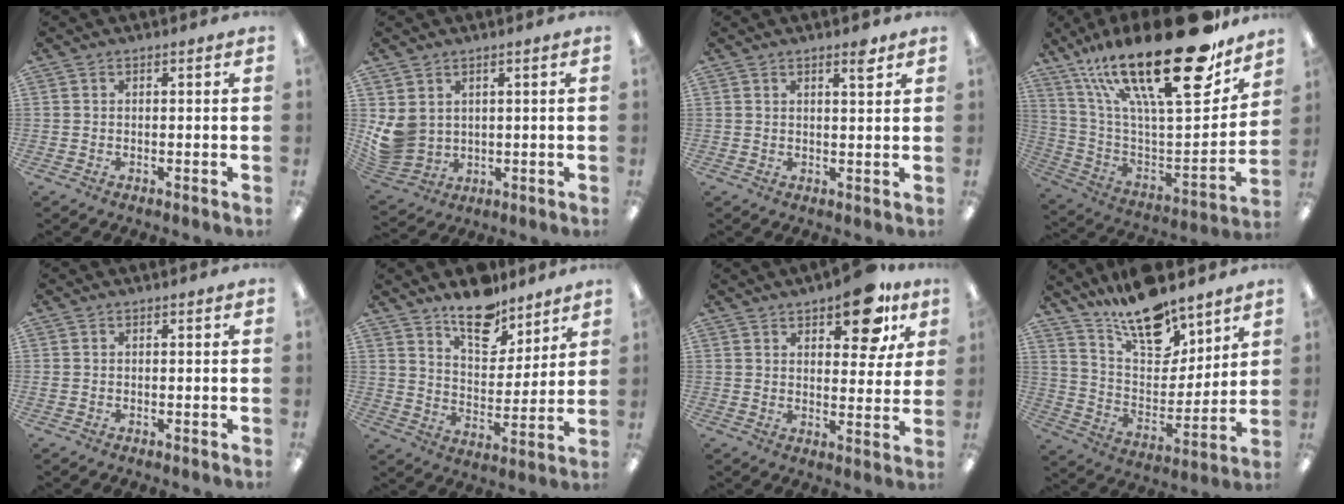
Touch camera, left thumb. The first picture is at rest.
{"total": 7.2, "force": [2.2, 6.0, 3.2], "torque": [-0.083, -0.011, 0.045]}
{"total": 3.4, "force": [2.5, 0.6, 2.2], "torque": [-0.025, -0.012, 0.037]}
{"total": 31.8, "force": [19.6, 9.1, 23.4], "torque": [-0.399, -0.133, 0.324]}
{"total": 0.6, "force": [0.1, 0.5, 0.3], "torque": [-0.006, 0.006, 0.000]}
{"total": 13.5, "force": [11.0, 5.9, 5.3], "torque": [-0.075, -0.072, 0.199]}
{"total": 12.5, "force": [8.1, 5.4, 7.9], "torque": [-0.089, -0.038, 0.133]}
{"total": 17.3, "force": [13.8, 7.1, 7.8], "torque": [-0.141, -0.088, 0.245]}